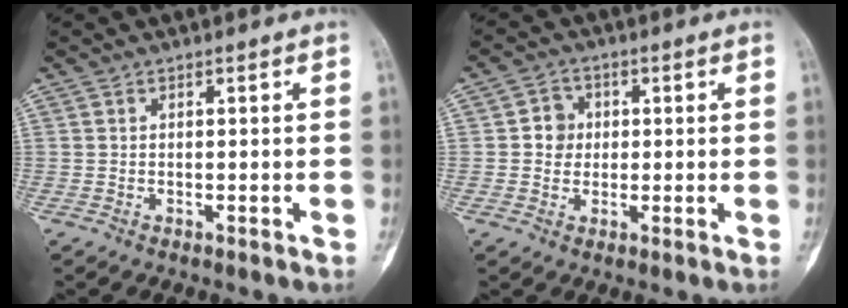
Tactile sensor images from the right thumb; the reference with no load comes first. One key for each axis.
{"total": 4.3, "fx": 0.3, "fy": 3.9, "fz": 1.6, "tx": -0.001, "ty": 0.007, "tz": 0.000}